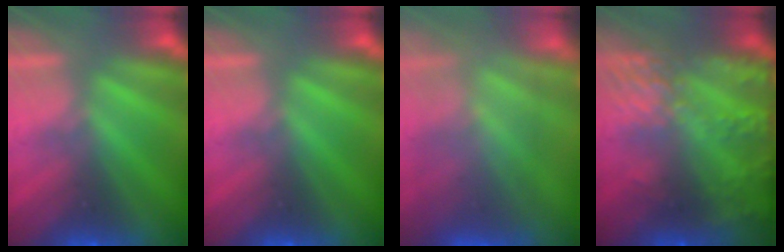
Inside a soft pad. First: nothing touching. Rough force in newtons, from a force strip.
{"total": 0.0}
{"total": 4.6}
{"total": 8.4}